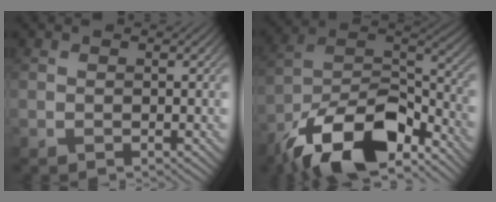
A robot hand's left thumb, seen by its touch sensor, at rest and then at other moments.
{"total": 16.1, "force": [-11.3, 6.5, 9.5], "torque": [-0.199, -0.020, -0.210]}